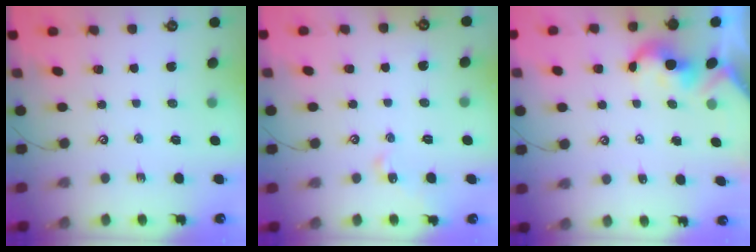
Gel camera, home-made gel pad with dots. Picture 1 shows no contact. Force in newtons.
{"total": 2.6, "press": 2.5, "slide": 0.4}
{"total": 1.9, "press": 1.9, "slide": 0.2}